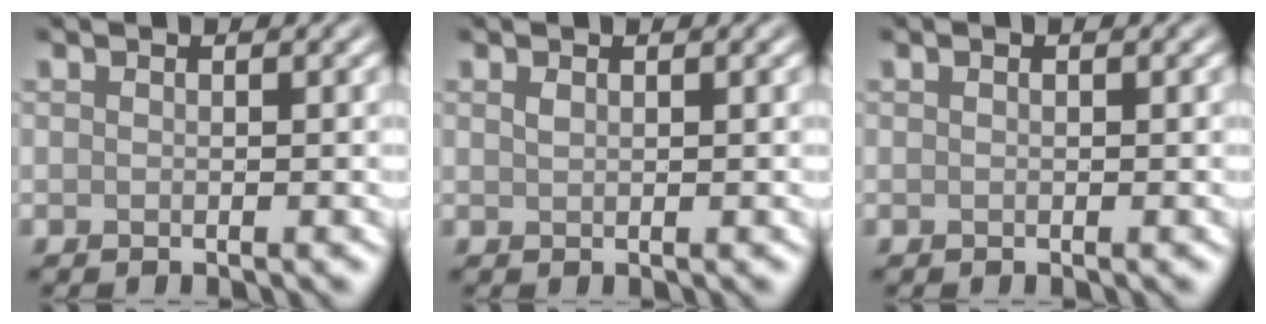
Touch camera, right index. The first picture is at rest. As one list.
[{"total": 0.6, "force": [0.3, 0.2, 0.4], "torque": [-0.015, 0.001, 0.007]}, {"total": 0.0}]